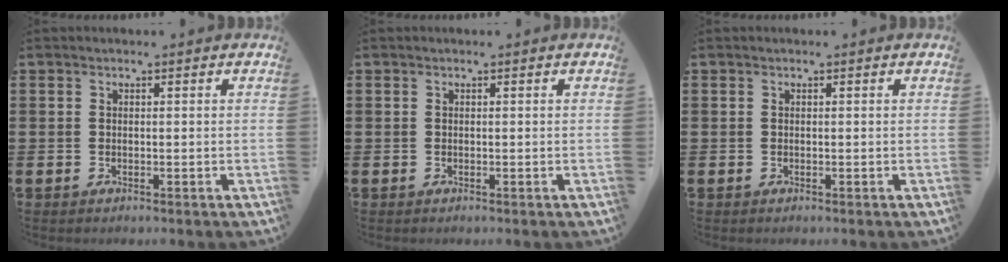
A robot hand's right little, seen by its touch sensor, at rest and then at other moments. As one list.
[{"total": 0.0}, {"total": 0.0}]